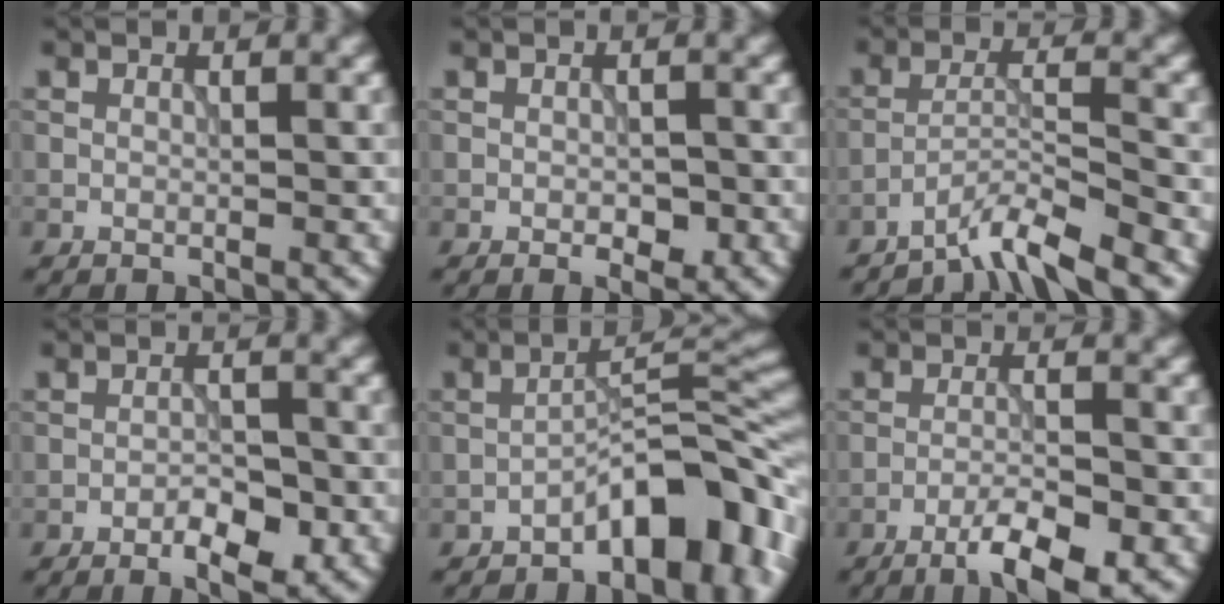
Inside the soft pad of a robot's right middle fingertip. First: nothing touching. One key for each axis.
{"total": 1.5, "fx": -0.5, "fy": 0.8, "fz": 1.2, "tx": -0.015, "ty": 0.000, "tz": -0.007}
{"total": 4.2, "fx": -3.6, "fy": 0.1, "fz": 2.1, "tx": -0.032, "ty": 0.007, "tz": -0.081}
{"total": 2.9, "fx": -1.5, "fy": 1.1, "fz": 2.3, "tx": -0.033, "ty": 0.001, "tz": -0.024}
{"total": 7.9, "fx": -4.6, "fy": 2.9, "fz": 5.8, "tx": -0.064, "ty": 0.022, "tz": -0.077}
{"total": 4.5, "fx": -2.8, "fy": 0.7, "fz": 3.4, "tx": -0.064, "ty": 0.001, "tz": -0.050}